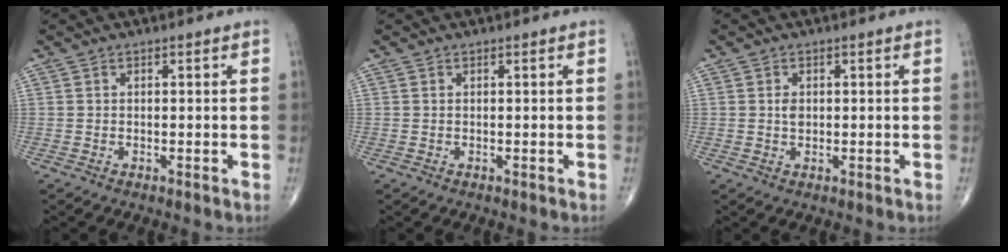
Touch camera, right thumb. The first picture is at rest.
{"total": 0.0}
{"total": 1.7, "force": [0.2, 1.2, 1.2], "torque": [-0.016, 0.000, 0.004]}